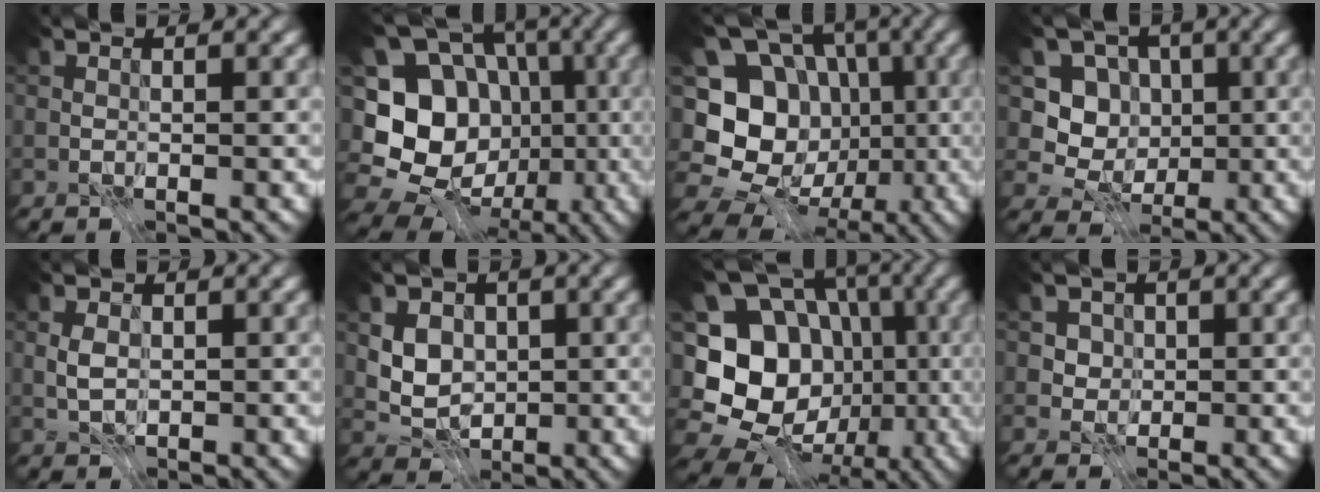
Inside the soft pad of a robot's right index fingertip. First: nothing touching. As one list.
[{"total": 14.8, "force": [-2.8, 12.7, 7.1], "torque": [-0.150, -0.003, -0.063]}, {"total": 14.3, "force": [-2.4, 12.6, 6.2], "torque": [-0.130, 0.007, -0.062]}, {"total": 5.0, "force": [-0.2, 4.6, 1.9], "torque": [-0.018, -0.006, -0.028]}, {"total": 1.7, "force": [-0.2, 1.2, 1.2], "torque": [-0.027, -0.002, -0.005]}, {"total": 4.5, "force": [0.4, 3.7, 2.5], "torque": [-0.043, 0.000, -0.001]}, {"total": 17.1, "force": [-3.0, 14.6, 8.2], "torque": [-0.156, 0.004, -0.064]}, {"total": 2.9, "force": [0.8, 2.5, 1.1], "torque": [-0.023, -0.006, 0.015]}]